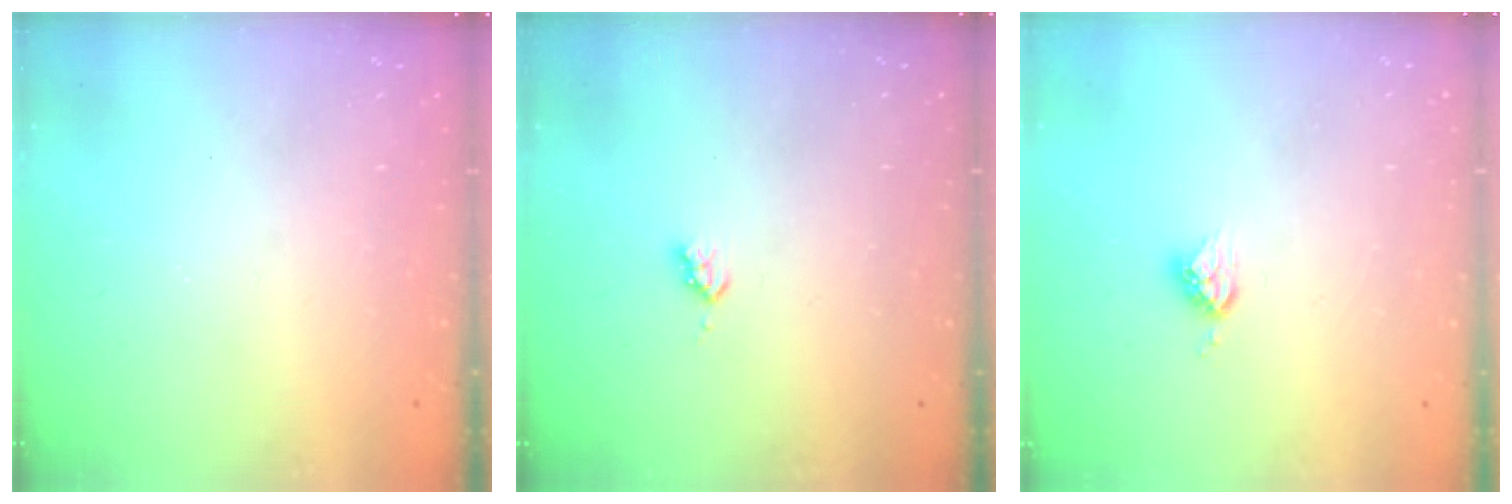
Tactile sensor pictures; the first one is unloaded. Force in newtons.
{"total": 3.1, "press": 3.0, "slide": 0.5}
{"total": 5.0, "press": 4.9, "slide": 0.4}